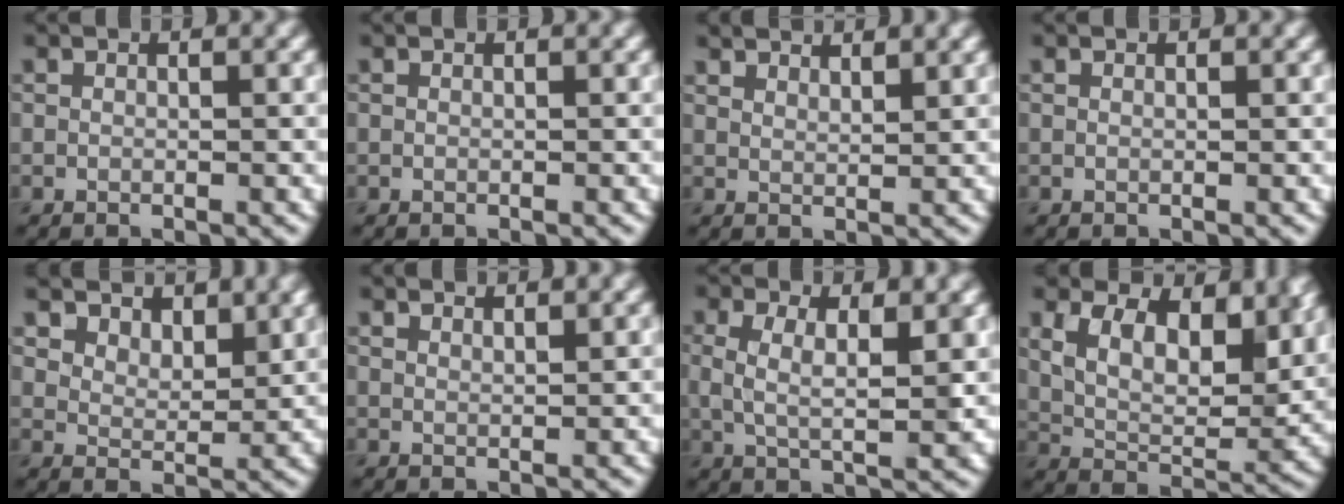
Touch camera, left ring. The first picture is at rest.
{"total": 0.0}
{"total": 3.6, "force": [3.3, 0.8, 1.2], "torque": [-0.012, 0.002, 0.047]}
{"total": 0.0}
{"total": 5.1, "force": [4.1, 2.5, 1.8], "torque": [-0.051, -0.025, 0.082]}
{"total": 1.7, "force": [1.6, 0.2, 0.5], "torque": [-0.005, 0.001, 0.021]}
{"total": 4.4, "force": [1.0, 1.8, 3.9], "torque": [-0.080, -0.002, 0.018]}
{"total": 9.4, "force": [5.1, 5.1, 6.0], "torque": [-0.105, -0.002, 0.086]}